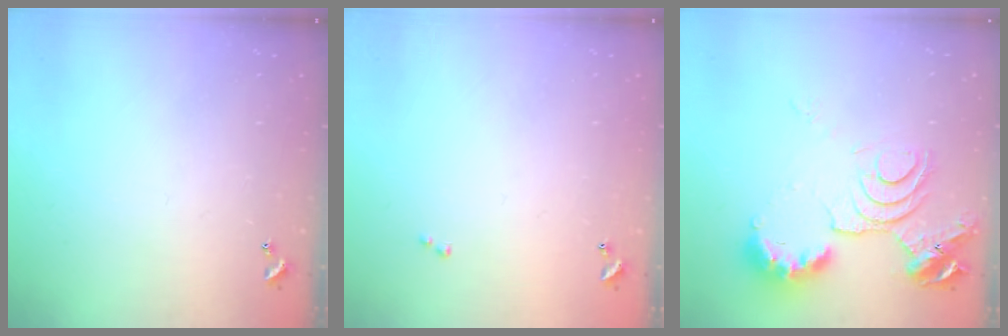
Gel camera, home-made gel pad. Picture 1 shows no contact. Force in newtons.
{"total": 0.5, "press": 0.3, "slide": 0.4}
{"total": 11.5, "press": 11.4, "slide": 1.2}